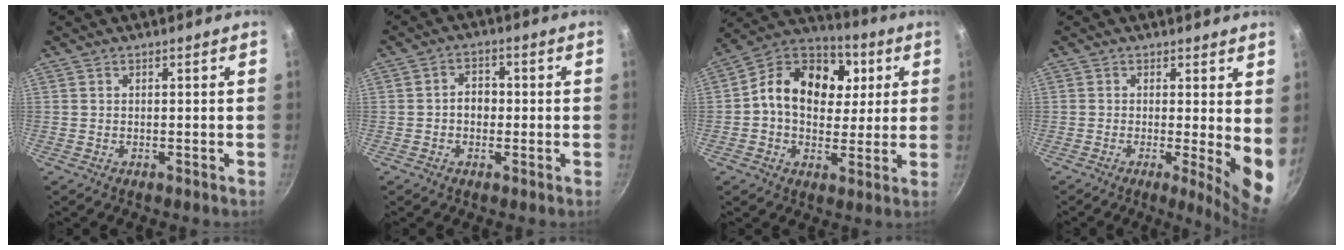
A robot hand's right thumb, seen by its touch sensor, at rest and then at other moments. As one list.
[{"total": 4.1, "force": [-0.4, 3.3, 2.4], "torque": [-0.014, 0.013, -0.010]}, {"total": 17.2, "force": [3.4, 13.0, 10.8], "torque": [-0.156, 0.014, 0.034]}, {"total": 7.4, "force": [0.1, 1.8, 7.2], "torque": [-0.091, -0.022, 0.002]}]